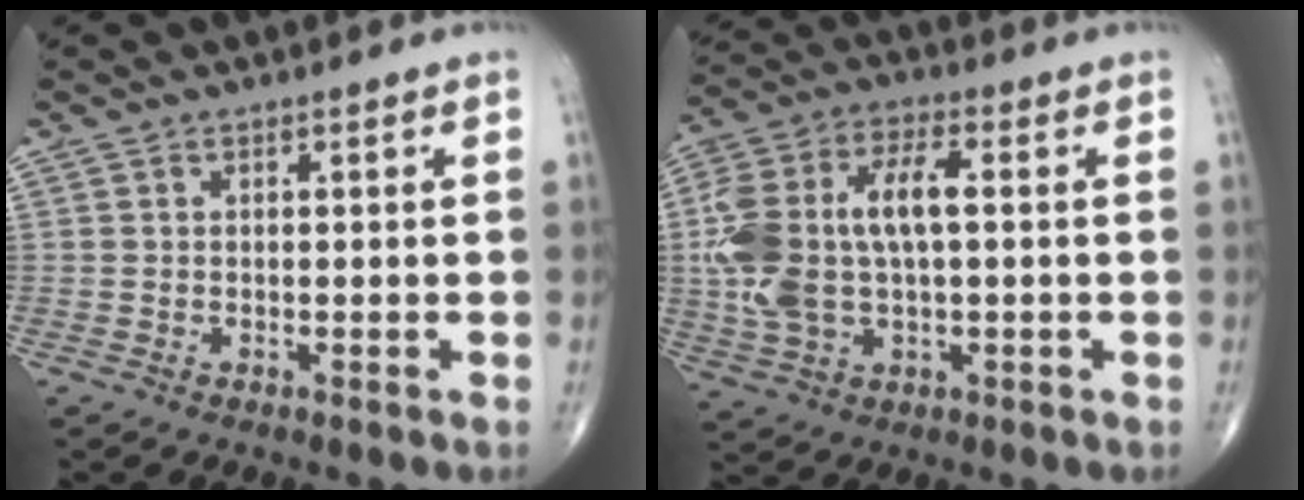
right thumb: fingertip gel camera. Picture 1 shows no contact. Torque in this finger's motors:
{"motor_torque": [2.07, 2.27, 1.79, 0.18, 0.20]}